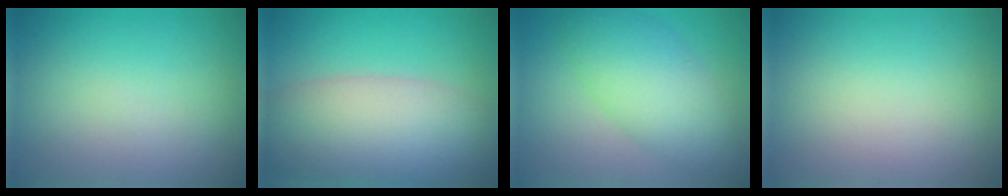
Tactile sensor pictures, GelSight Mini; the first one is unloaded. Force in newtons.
{"total": 9.0, "press": 9.0, "slide": 0.6}
{"total": 6.2, "press": 6.2, "slide": 0.1}
{"total": 0.0}